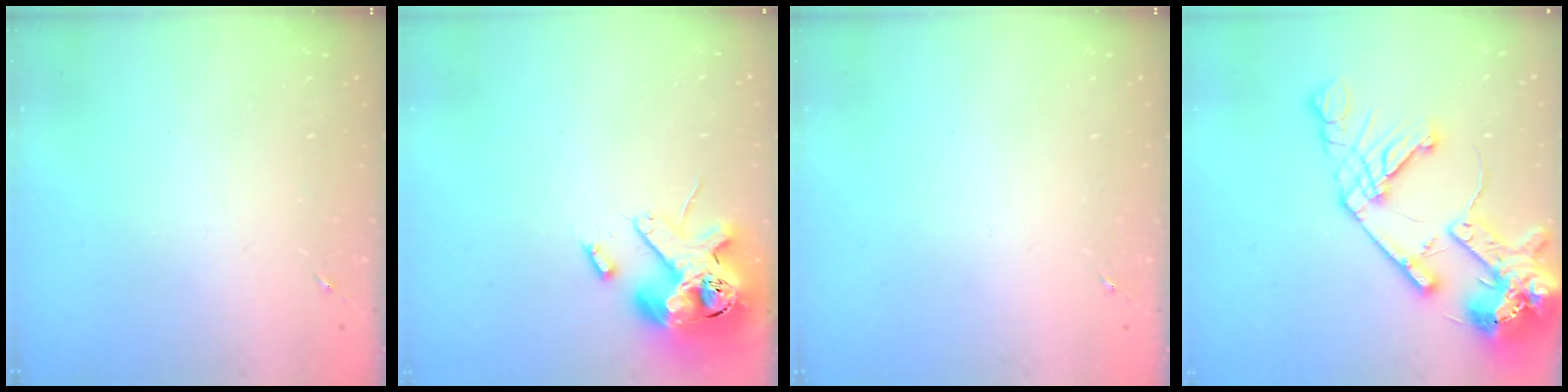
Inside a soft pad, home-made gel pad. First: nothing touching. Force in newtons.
{"total": 15.3, "press": 15.1, "slide": 2.6}
{"total": 0.0}
{"total": 20.4, "press": 20.2, "slide": 2.9}